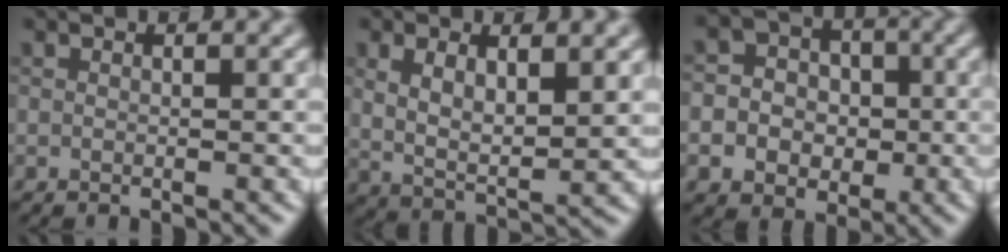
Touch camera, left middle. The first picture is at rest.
{"total": 4.9, "force": [2.1, 2.1, 3.9], "torque": [-0.084, -0.019, 0.035]}
{"total": 8.2, "force": [-1.5, 7.7, 2.4], "torque": [-0.041, -0.004, -0.054]}